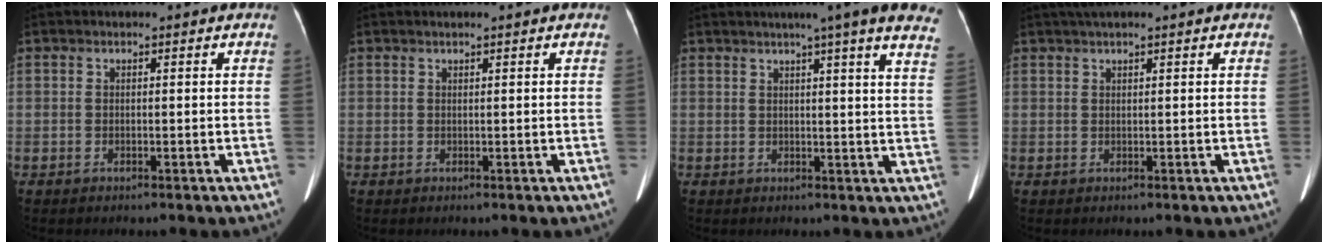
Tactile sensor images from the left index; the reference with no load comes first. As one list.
[{"total": 1.4, "force": [1.1, -0.1, 0.8], "torque": [-0.010, 0.017, 0.021]}, {"total": 16.6, "force": [13.3, -0.3, 9.8], "torque": [-0.133, -0.014, 0.142]}, {"total": 4.0, "force": [3.2, 0.2, 2.4], "torque": [-0.037, 0.033, 0.055]}]